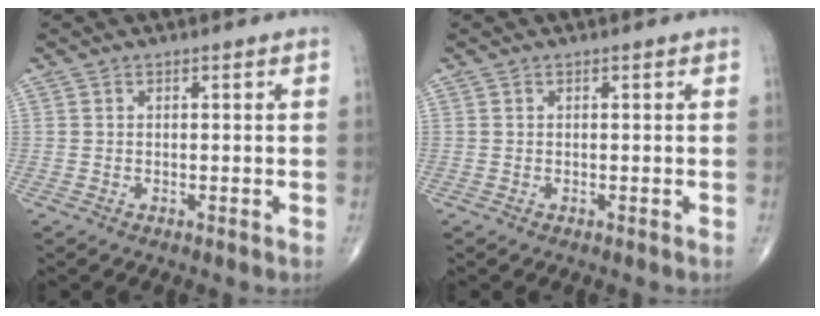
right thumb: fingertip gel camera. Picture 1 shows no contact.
{"total": 0.0}